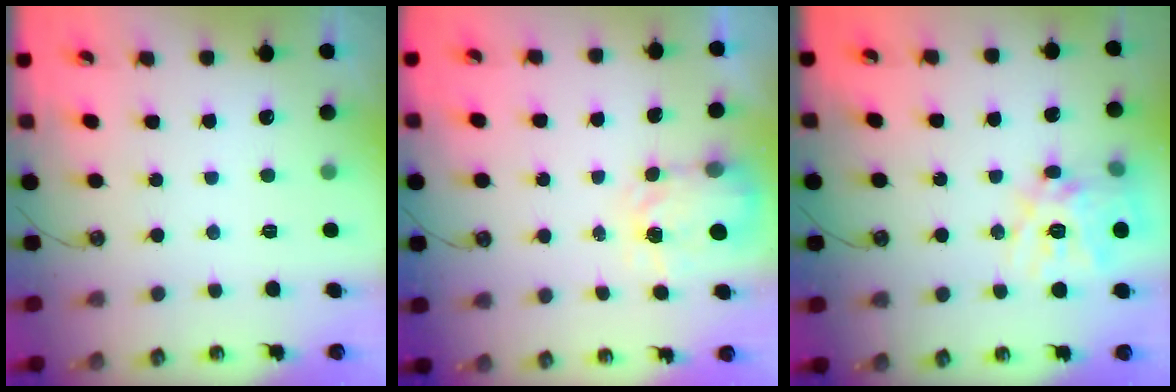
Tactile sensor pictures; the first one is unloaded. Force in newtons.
{"total": 3.6, "press": 3.6, "slide": 0.5}
{"total": 16.4, "press": 16.2, "slide": 2.5}